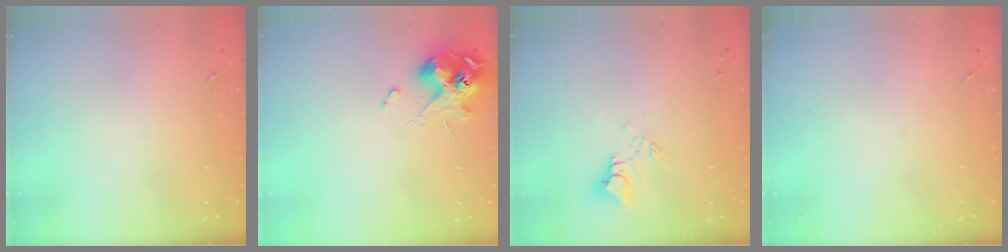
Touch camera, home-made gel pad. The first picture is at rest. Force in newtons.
{"total": 11.6, "press": 11.5, "slide": 1.5}
{"total": 8.6, "press": 8.6, "slide": 0.9}
{"total": 0.0}